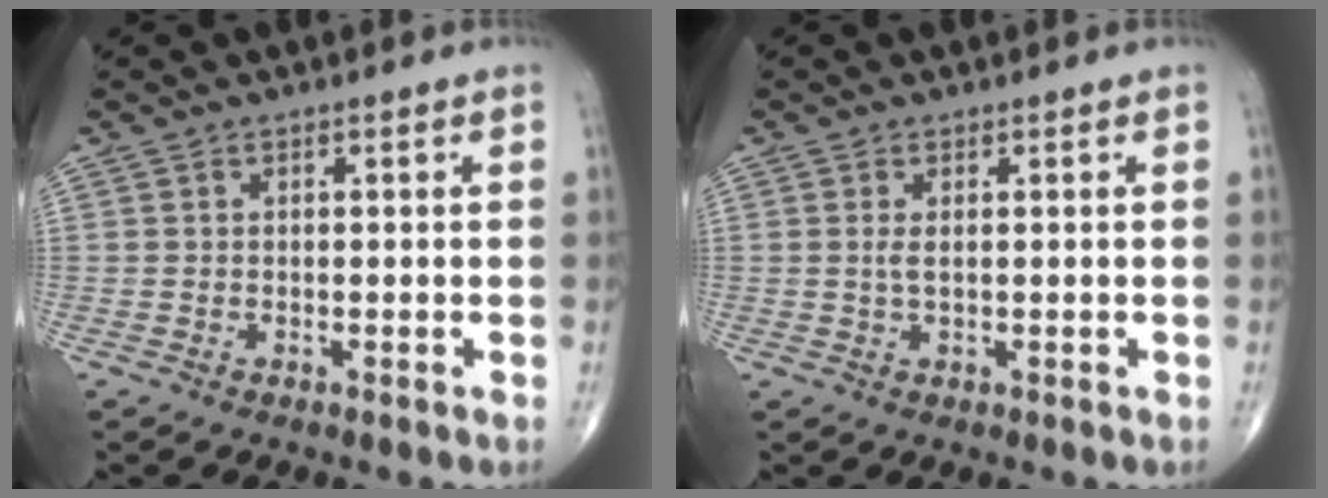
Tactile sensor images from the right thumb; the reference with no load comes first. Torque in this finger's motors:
{"motor_torque": [-0.59, 0.32, -0.02, -0.28, 0.00]}